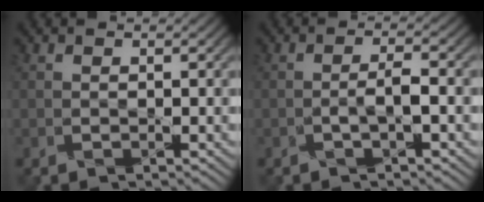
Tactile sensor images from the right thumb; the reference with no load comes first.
{"total": 1.9, "force": [-1.0, 0.0, 1.6], "torque": [-0.031, 0.009, -0.020]}